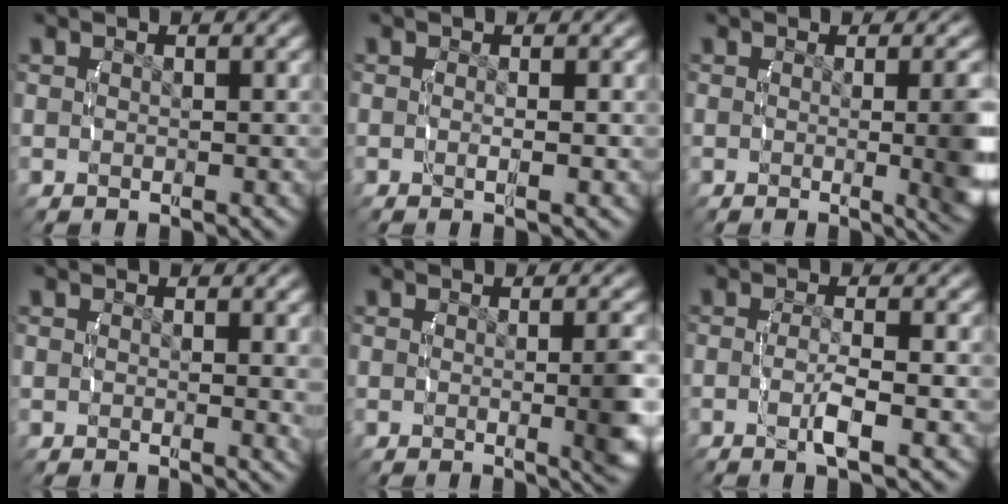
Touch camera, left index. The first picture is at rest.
{"total": 1.2, "force": [-0.5, 0.0, 1.1], "torque": [-0.028, -0.008, -0.006]}
{"total": 5.2, "force": [-0.5, 1.0, 5.1], "torque": [-0.053, -0.004, -0.010]}
{"total": 1.1, "force": [0.4, 0.0, 1.0], "torque": [-0.018, -0.007, 0.005]}
{"total": 3.5, "force": [-0.5, 0.4, 3.4], "torque": [-0.042, -0.004, -0.011]}
{"total": 2.9, "force": [-1.0, 0.2, 2.7], "torque": [-0.060, -0.008, -0.016]}